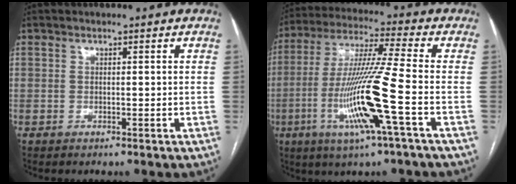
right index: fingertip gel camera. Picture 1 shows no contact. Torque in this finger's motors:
{"motor_torque": [1.29, -0.77, 0.42, 0.18]}